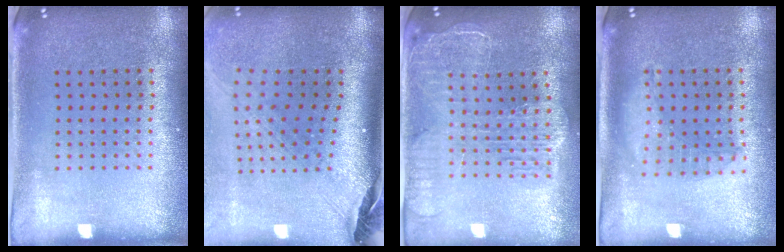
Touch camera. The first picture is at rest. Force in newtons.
{"total": 2.9, "press": 2.0, "slide": 2.0}
{"total": 2.4, "press": 2.1, "slide": 1.1}
{"total": 1.2, "press": 1.2, "slide": 0.3}